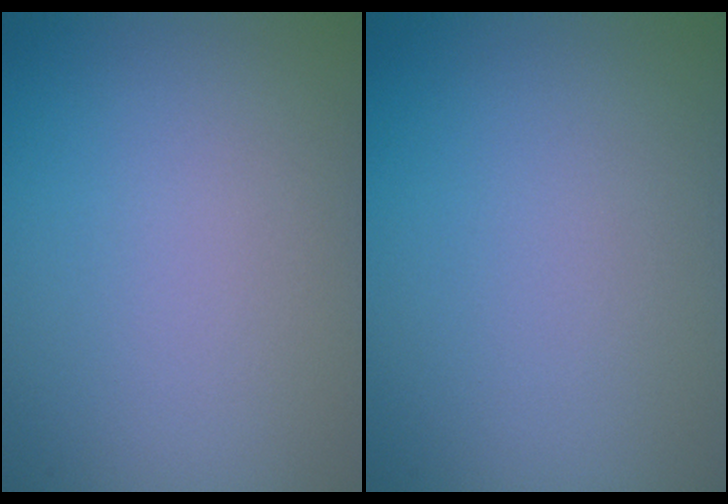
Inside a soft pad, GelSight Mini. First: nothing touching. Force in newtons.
{"total": 0.0}